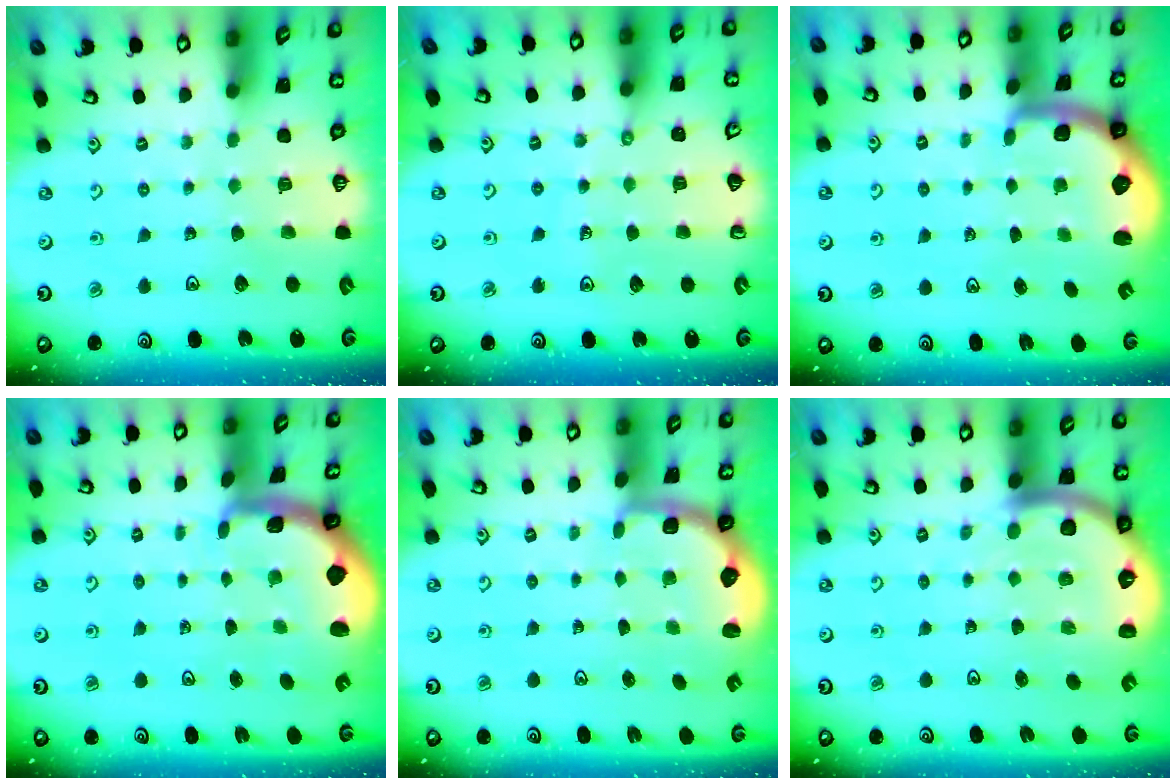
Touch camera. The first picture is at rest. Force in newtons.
{"total": 4.2, "press": 4.0, "slide": 1.5}
{"total": 1.7, "press": 1.6, "slide": 0.4}
{"total": 1.7, "press": 1.7, "slide": 0.4}
{"total": 2.6, "press": 2.0, "slide": 1.7}
{"total": 7.7, "press": 7.6, "slide": 1.3}